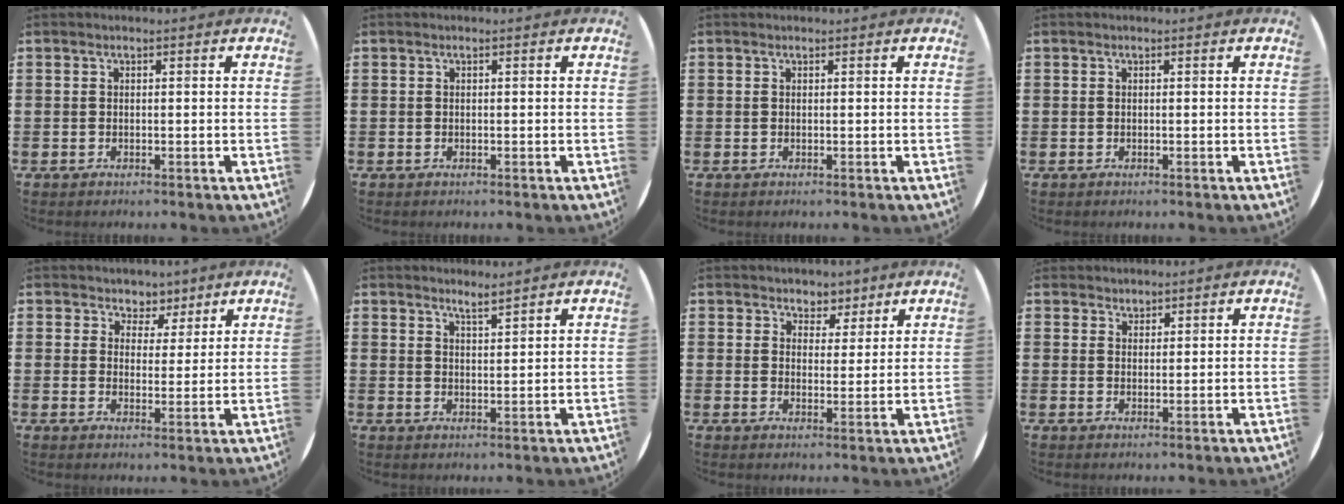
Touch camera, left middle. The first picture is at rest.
{"total": 0.0}
{"total": 0.0}
{"total": 0.0}
{"total": 3.9, "force": [3.1, 2.4, -0.1], "torque": [-0.006, -0.004, 0.055]}
{"total": 2.6, "force": [2.6, -0.3, 0.3], "torque": [-0.007, -0.009, 0.048]}
{"total": 3.5, "force": [3.0, 1.8, -0.2], "torque": [0.001, -0.005, 0.053]}
{"total": 1.7, "force": [1.5, 0.6, -0.2], "torque": [0.002, 0.003, 0.031]}